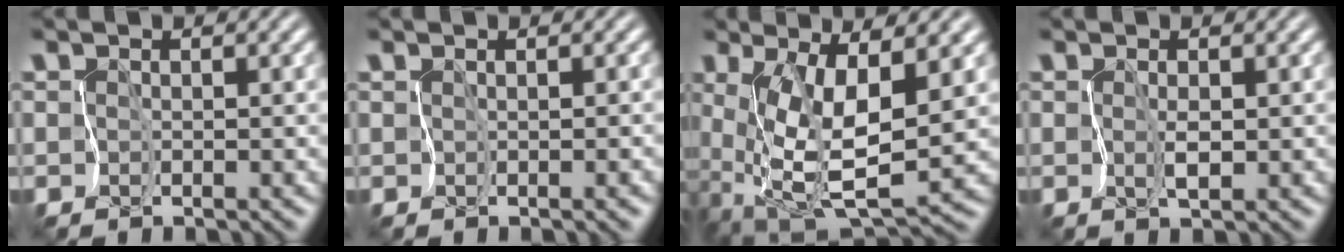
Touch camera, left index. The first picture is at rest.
{"total": 0.7, "force": [-0.3, 0.1, 0.6], "torque": [-0.007, -0.004, 0.002]}
{"total": 7.5, "force": [0.7, 2.6, 7.0], "torque": [-0.143, -0.020, 0.018]}
{"total": 1.3, "force": [-0.2, 0.5, 1.2], "torque": [-0.023, -0.003, 0.000]}